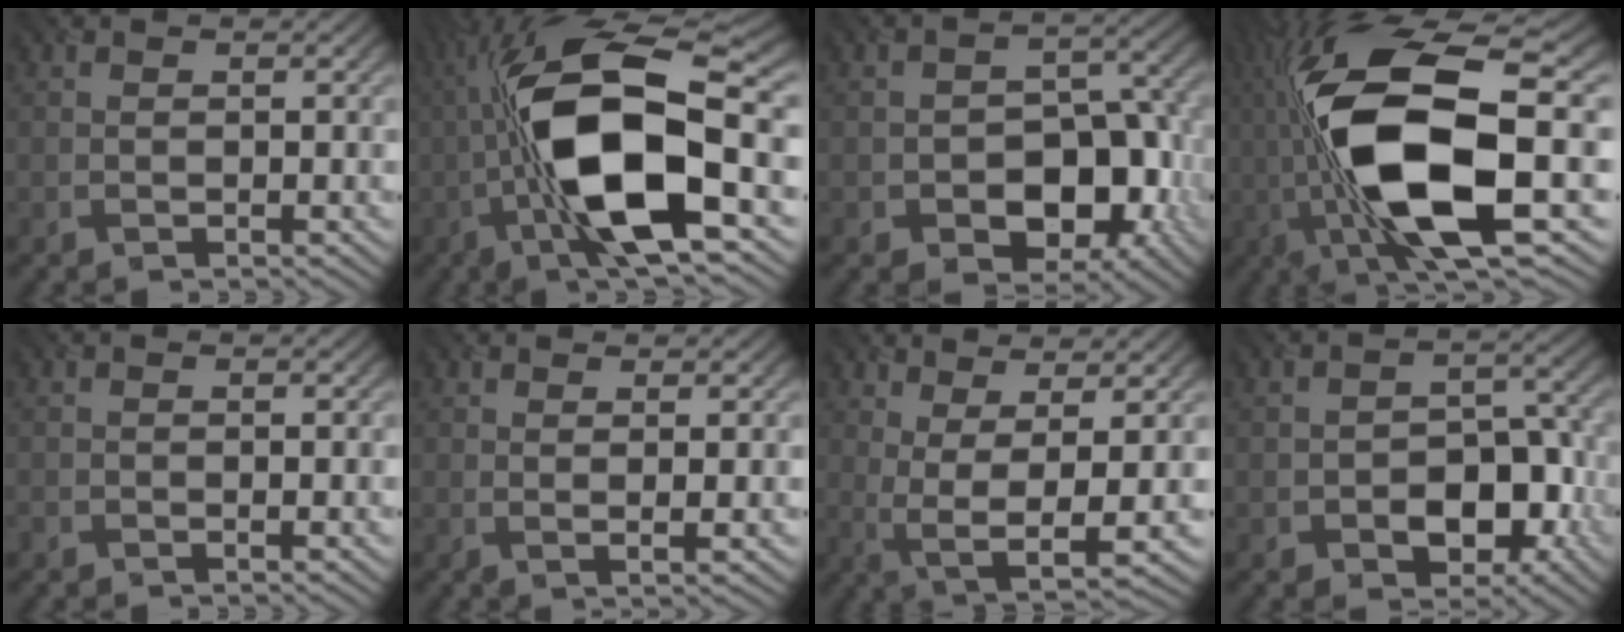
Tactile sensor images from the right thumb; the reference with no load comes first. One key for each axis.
{"total": 15.5, "fx": -2.9, "fy": 5.3, "fz": 14.2, "tx": -0.262, "ty": 0.022, "tz": -0.064}
{"total": 10.0, "fx": -4.2, "fy": 6.5, "fz": 6.3, "tx": -0.079, "ty": -0.012, "tz": -0.061}
{"total": 16.5, "fx": -1.7, "fy": 5.4, "fz": 15.5, "tx": -0.318, "ty": 0.013, "tz": -0.035}
{"total": 0.6, "fx": -0.5, "fy": 0.2, "fz": 0.3, "tx": -0.008, "ty": -0.005, "tz": -0.009}
{"total": 1.9, "fx": 0.6, "fy": 0.1, "fz": 1.7, "tx": -0.033, "ty": -0.001, "tz": 0.009}
{"total": 5.8, "fx": 1.1, "fy": 1.3, "fz": 5.6, "tx": -0.117, "ty": -0.001, "tz": 0.028}
{"total": 7.7, "fx": -3.6, "fy": 4.9, "fz": 4.8, "tx": -0.056, "ty": -0.002, "tz": -0.050}